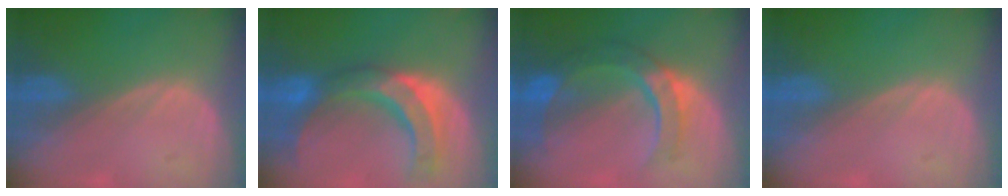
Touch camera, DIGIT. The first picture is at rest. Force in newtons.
{"total": 10.3, "press": 9.5, "slide": 4.0}
{"total": 8.8, "press": 8.0, "slide": 3.7}
{"total": 0.0}